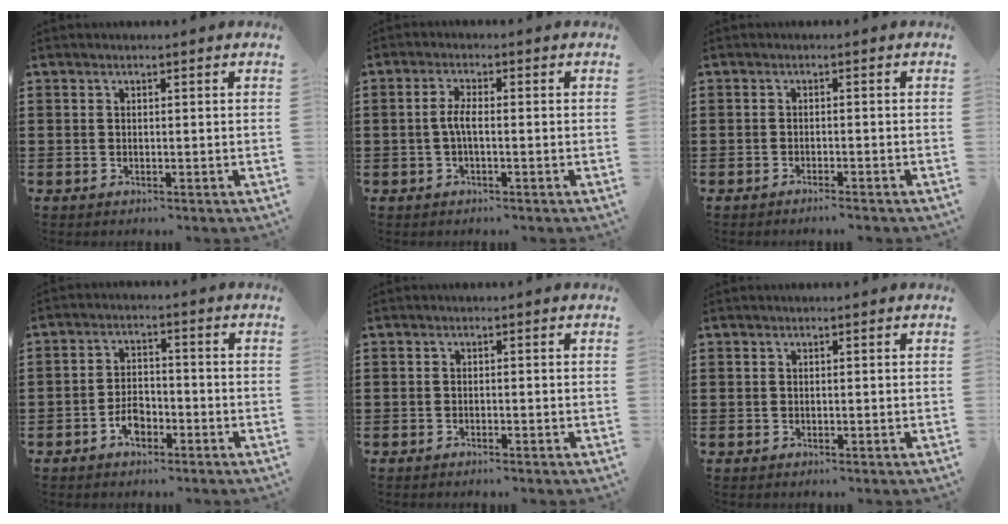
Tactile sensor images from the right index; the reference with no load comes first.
{"total": 3.0, "force": [-0.7, 0.7, 2.8], "torque": [-0.073, -0.005, -0.020]}
{"total": 1.3, "force": [-1.2, -0.2, 0.4], "torque": [-0.007, -0.001, -0.024]}
{"total": 3.8, "force": [-2.3, 2.0, 2.3], "torque": [-0.048, 0.001, -0.044]}
{"total": 0.6, "force": [-0.6, -0.1, 0.1], "torque": [-0.005, -0.003, -0.012]}
{"total": 0.0}